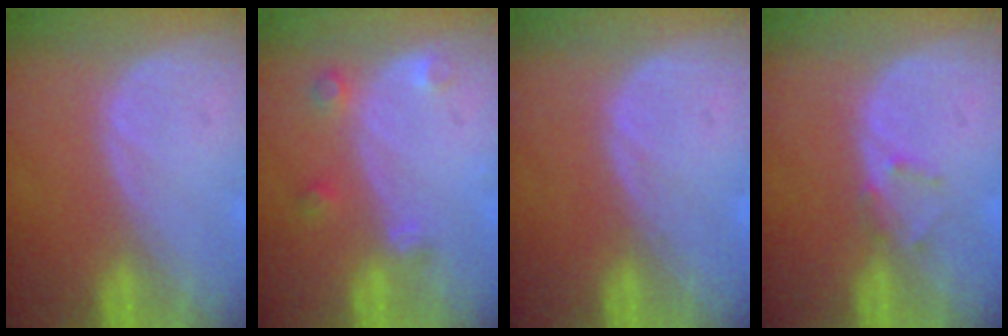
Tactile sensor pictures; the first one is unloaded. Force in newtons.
{"total": 2.7, "press": 2.7, "slide": 0.3}
{"total": 0.5, "press": 0.1, "slide": 0.5}
{"total": 1.3, "press": 1.1, "slide": 0.8}